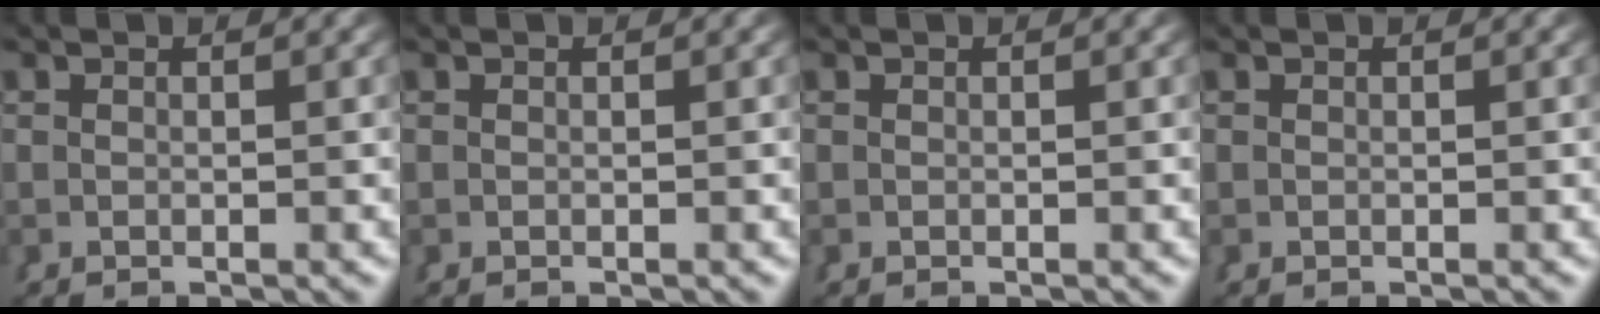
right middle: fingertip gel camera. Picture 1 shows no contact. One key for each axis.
{"total": 0.0}
{"total": 0.0}
{"total": 0.0}